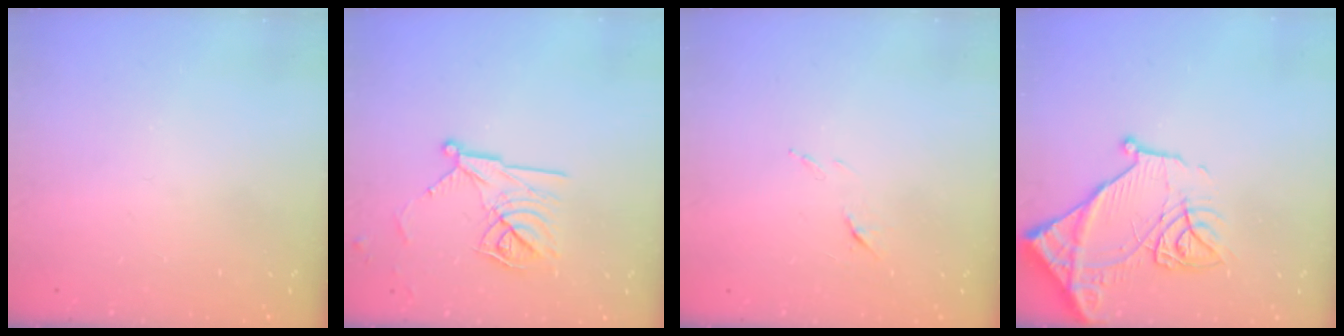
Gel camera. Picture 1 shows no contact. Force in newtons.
{"total": 13.5, "press": 13.5, "slide": 0.2}
{"total": 6.1, "press": 6.0, "slide": 0.7}
{"total": 17.7, "press": 17.6, "slide": 1.7}